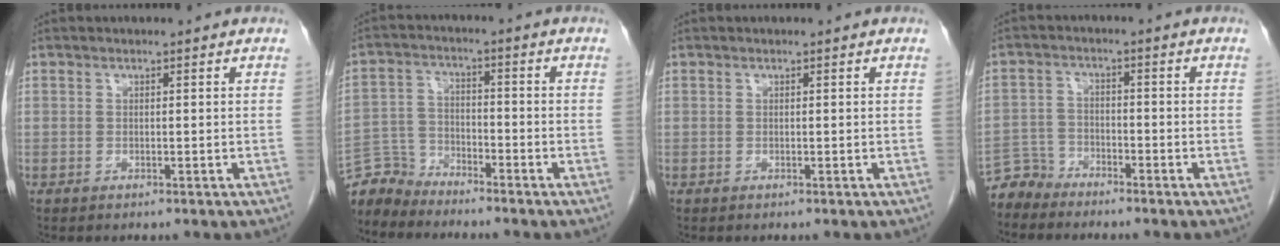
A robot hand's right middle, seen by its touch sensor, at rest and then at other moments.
{"total": 5.7, "force": [-5.6, 1.0, -0.9], "torque": [0.013, 0.005, -0.112]}
{"total": 0.0}
{"total": 3.7, "force": [-3.5, 0.9, -0.7], "torque": [0.013, -0.005, -0.071]}